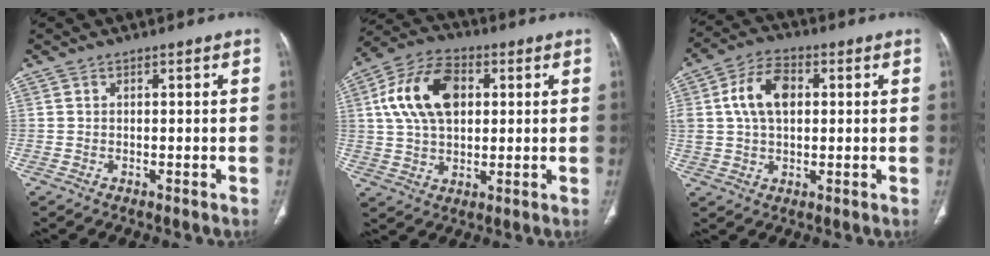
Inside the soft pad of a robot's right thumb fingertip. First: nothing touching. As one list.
[{"total": 14.6, "force": [3.3, 9.3, 10.8], "torque": [-0.190, 0.013, 0.055]}, {"total": 9.8, "force": [1.9, 6.2, 7.4], "torque": [-0.131, 0.013, 0.033]}]